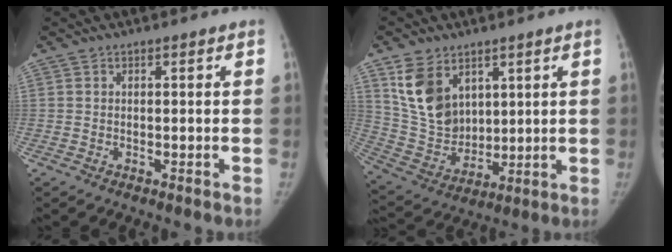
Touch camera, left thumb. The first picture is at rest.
{"total": 13.3, "force": [6.6, 9.2, 7.1], "torque": [-0.104, -0.033, 0.151]}